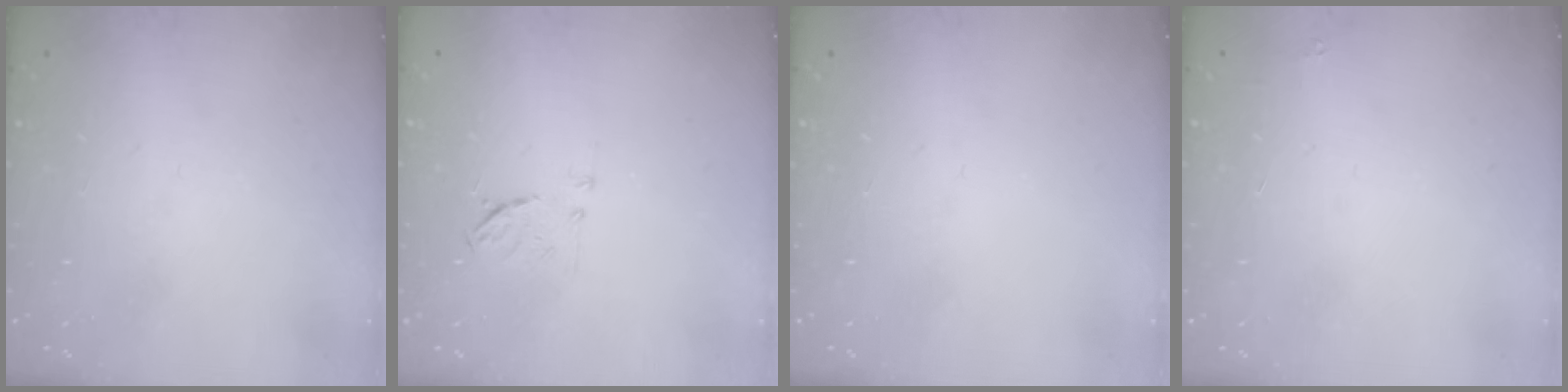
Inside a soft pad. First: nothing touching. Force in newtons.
{"total": 5.8, "press": 5.7, "slide": 1.1}
{"total": 0.0}
{"total": 1.8, "press": 1.7, "slide": 0.1}